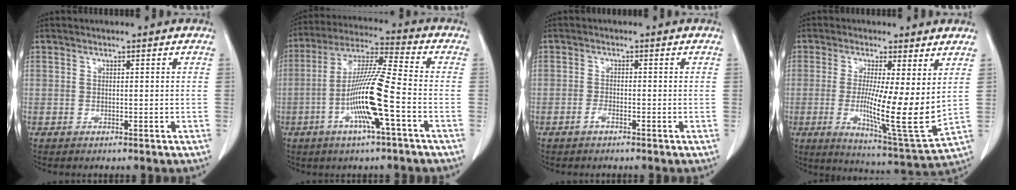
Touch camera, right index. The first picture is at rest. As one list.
[{"total": 13.0, "force": [-4.0, 0.0, 12.3], "torque": [-0.245, -0.001, -0.083]}, {"total": 1.1, "force": [-0.8, 0.3, 0.8], "torque": [-0.013, 0.003, -0.015]}, {"total": 12.8, "force": [0.8, 1.0, 12.7], "torque": [-0.214, -0.034, 0.014]}]